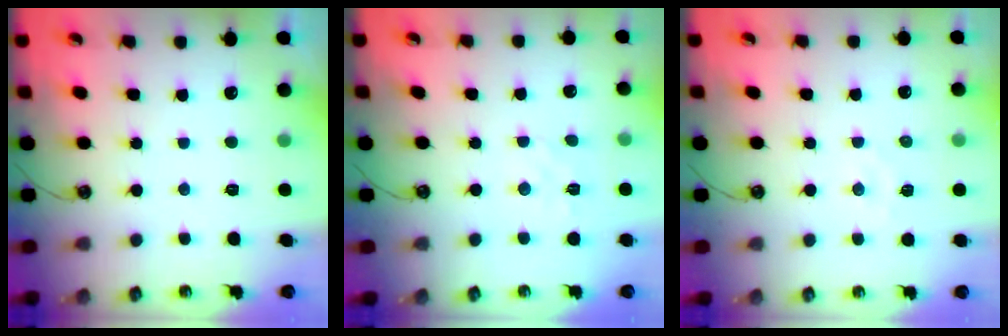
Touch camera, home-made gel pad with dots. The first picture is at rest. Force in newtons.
{"total": 3.6, "press": 3.5, "slide": 0.5}
{"total": 5.8, "press": 5.8, "slide": 0.8}